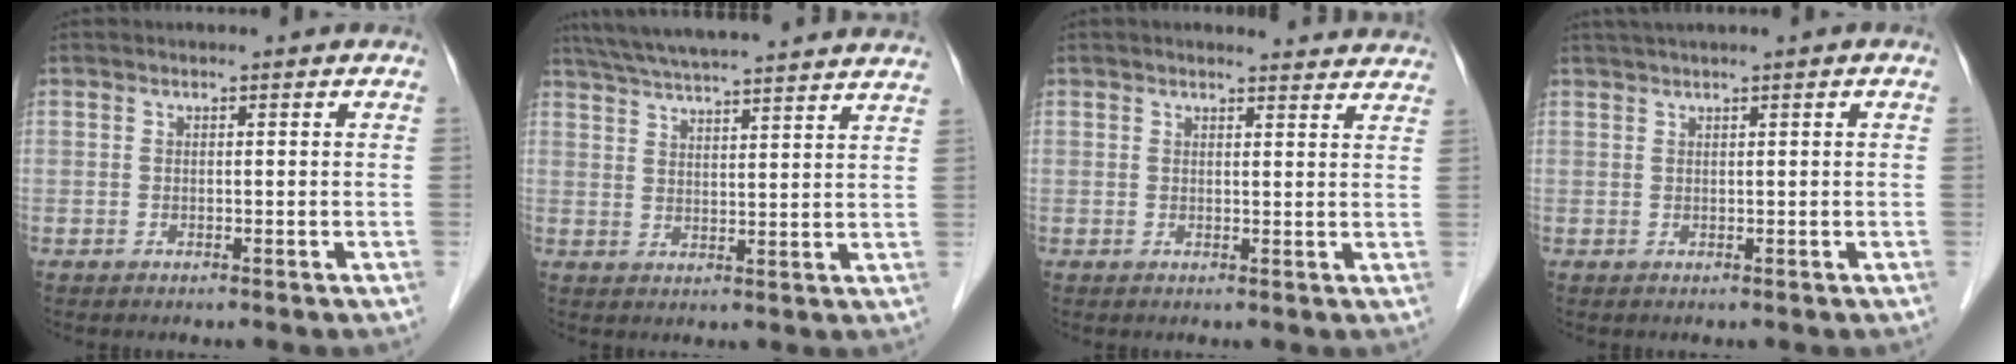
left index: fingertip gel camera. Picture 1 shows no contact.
{"total": 23.4, "force": [21.2, 1.2, 9.8], "torque": [-0.165, 0.020, 0.284]}
{"total": 9.6, "force": [9.2, 1.4, 2.2], "torque": [-0.006, 0.001, 0.083]}
{"total": 2.0, "force": [1.4, -0.4, 1.4], "torque": [-0.035, 0.016, 0.032]}